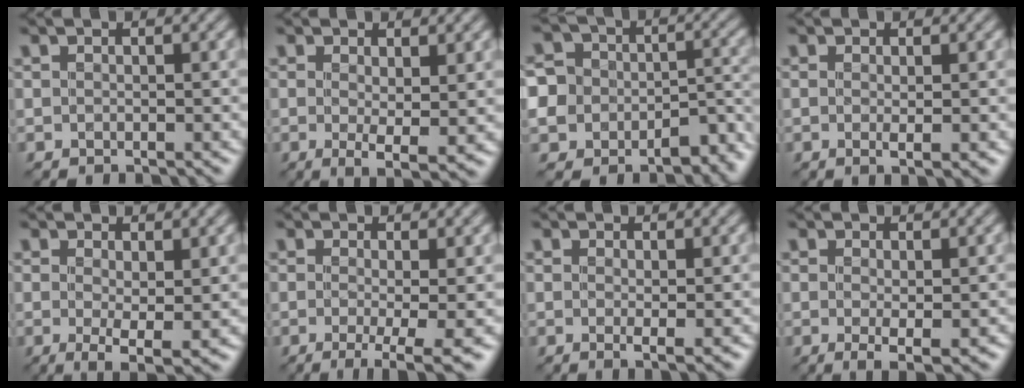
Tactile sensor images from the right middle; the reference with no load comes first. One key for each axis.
{"total": 3.1, "fx": 0.2, "fy": 0.8, "fz": 3.0, "tx": -0.057, "ty": -0.008, "tz": 0.003}
{"total": 15.3, "fx": -9.1, "fy": 11.7, "fz": 4.1, "tx": -0.088, "ty": -0.046, "tz": -0.143}
{"total": 1.8, "fx": 0.1, "fy": 0.5, "fz": 1.8, "tx": -0.027, "ty": -0.001, "tz": -0.001}
{"total": 3.6, "fx": 0.1, "fy": 1.1, "fz": 3.4, "tx": -0.064, "ty": -0.009, "tz": 0.002}
{"total": 5.7, "fx": -1.5, "fy": 1.7, "fz": 5.2, "tx": -0.071, "ty": -0.008, "tz": -0.021}
{"total": 1.7, "fx": 0.2, "fy": 0.3, "fz": 1.6, "tx": -0.030, "ty": -0.003, "tz": 0.001}
{"total": 2.5, "fx": -0.2, "fy": 0.6, "fz": 2.4, "tx": -0.046, "ty": -0.008, "tz": -0.002}